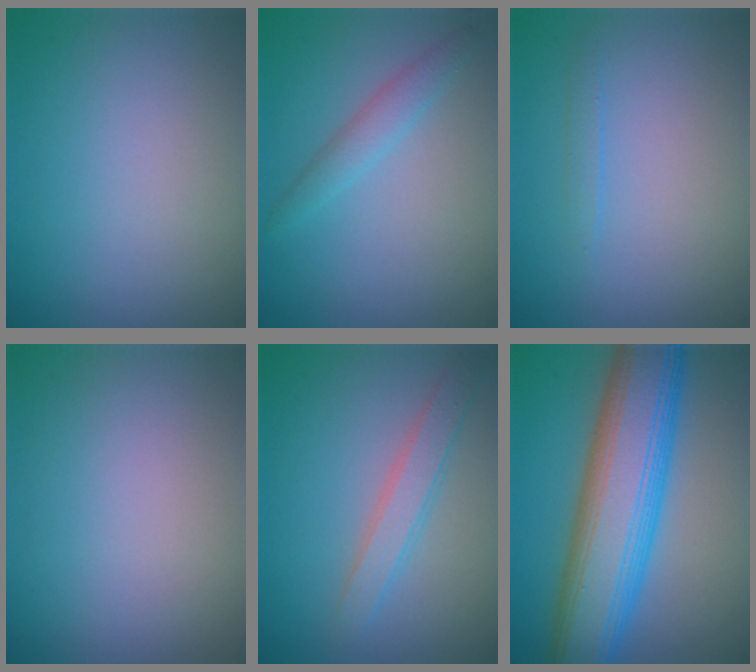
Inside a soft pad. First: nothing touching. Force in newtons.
{"total": 1.9, "press": 1.9, "slide": 0.1}
{"total": 0.7, "press": 0.7, "slide": 0.1}
{"total": 0.0}
{"total": 2.4, "press": 2.4, "slide": 0.0}
{"total": 11.4, "press": 11.4, "slide": 0.3}